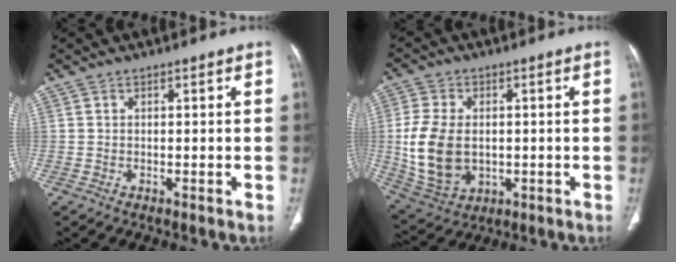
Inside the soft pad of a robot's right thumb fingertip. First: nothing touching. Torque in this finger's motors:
{"motor_torque": [-0.44, 0.88, 0.75, 0.52, 0.34]}